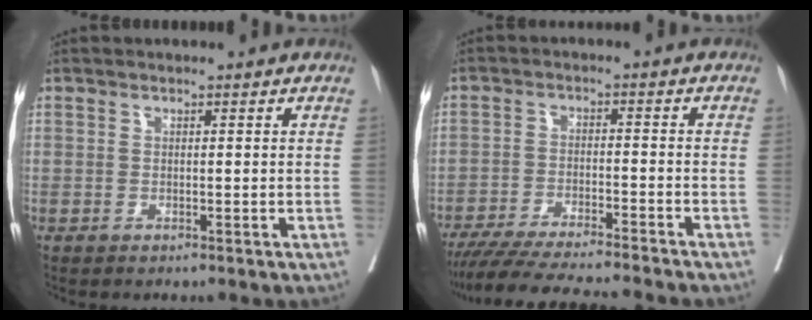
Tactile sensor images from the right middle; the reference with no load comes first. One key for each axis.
{"total": 15.1, "fx": -13.6, "fy": -0.3, "fz": 6.6, "tx": -0.100, "ty": -0.026, "tz": -0.208}